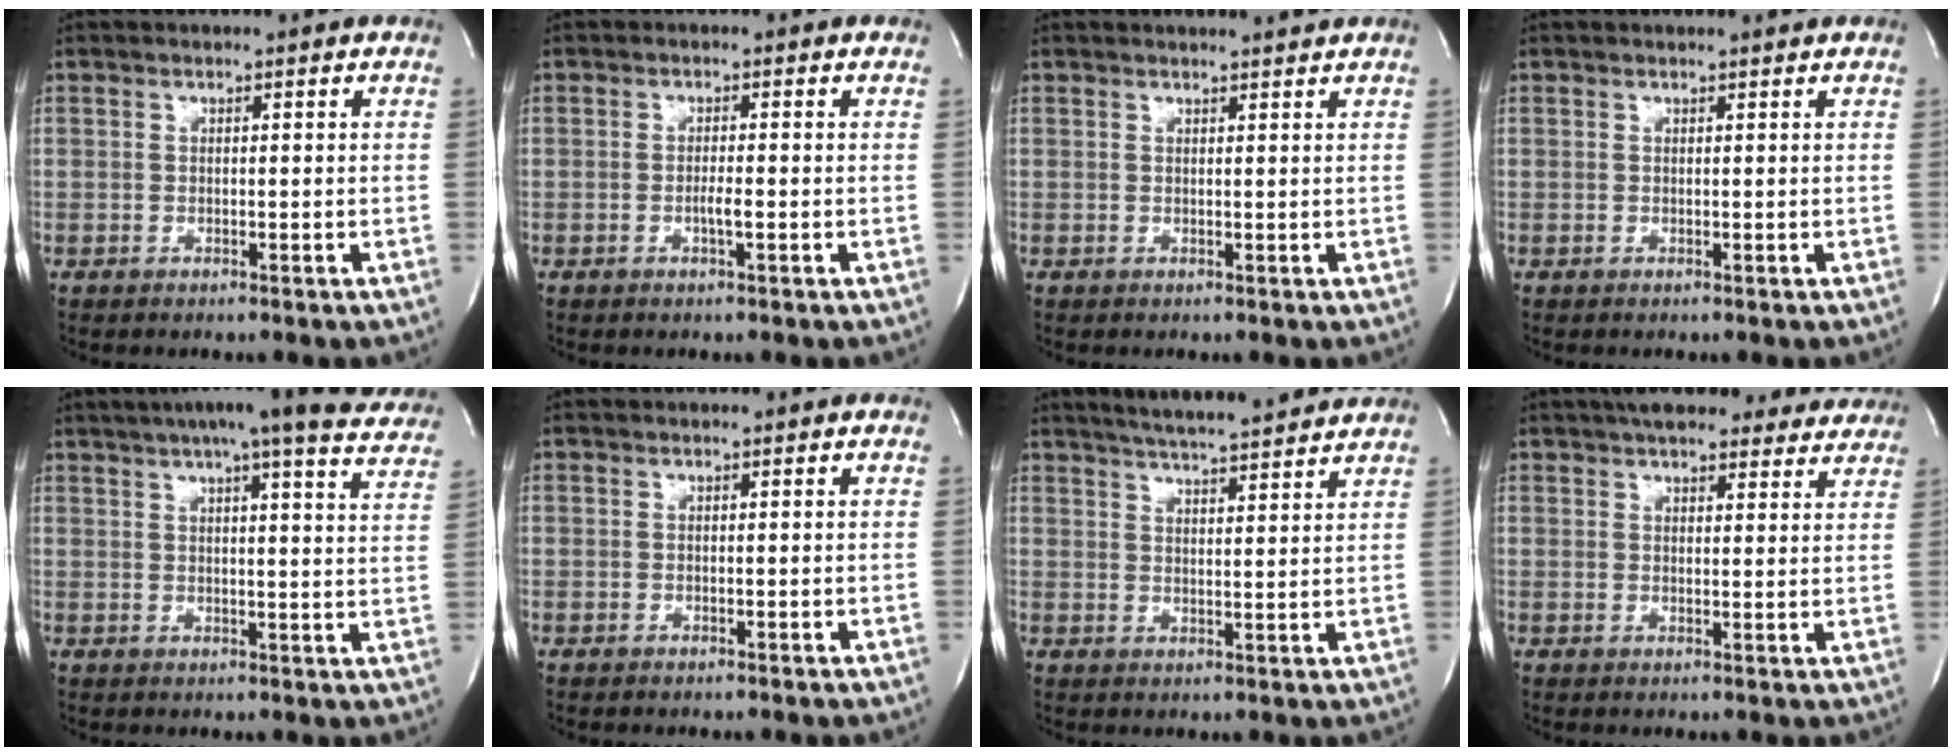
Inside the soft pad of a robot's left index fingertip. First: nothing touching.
{"total": 1.6, "force": [-0.6, 0.0, 1.5], "torque": [-0.029, -0.001, -0.011]}
{"total": 2.1, "force": [2.0, -0.7, 0.3], "torque": [-0.009, -0.005, 0.026]}
{"total": 1.0, "force": [0.9, -0.3, 0.0], "torque": [-0.005, -0.005, 0.013]}
{"total": 24.1, "force": [20.8, 2.2, 11.8], "torque": [-0.175, -0.016, 0.244]}
{"total": 0.0}
{"total": 12.2, "force": [11.2, 0.5, 5.0], "torque": [-0.085, 0.011, 0.154]}
{"total": 16.8, "force": [14.8, 5.0, 6.1], "torque": [-0.075, 0.028, 0.183]}